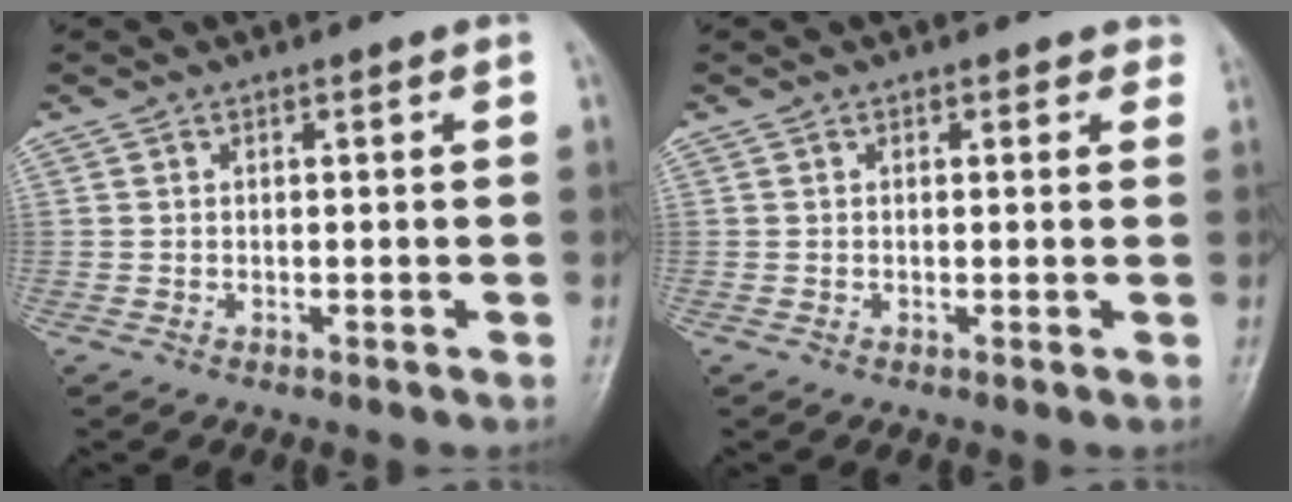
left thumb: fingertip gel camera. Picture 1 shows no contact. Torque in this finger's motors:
{"motor_torque": [-0.10, -0.01, -0.02, 0.02, 0.02]}